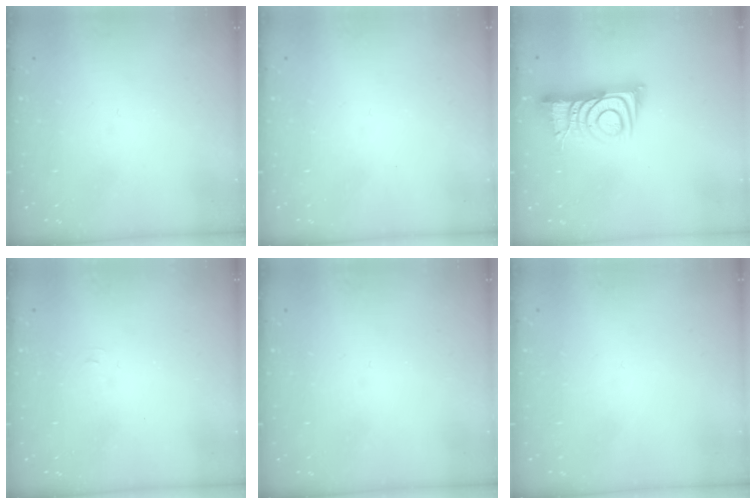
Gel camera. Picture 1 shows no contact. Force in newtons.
{"total": 1.8, "press": 1.8, "slide": 0.1}
{"total": 10.1, "press": 10.1, "slide": 1.0}
{"total": 3.3, "press": 3.3, "slide": 0.5}
{"total": 0.0}
{"total": 1.5, "press": 1.5, "slide": 0.1}